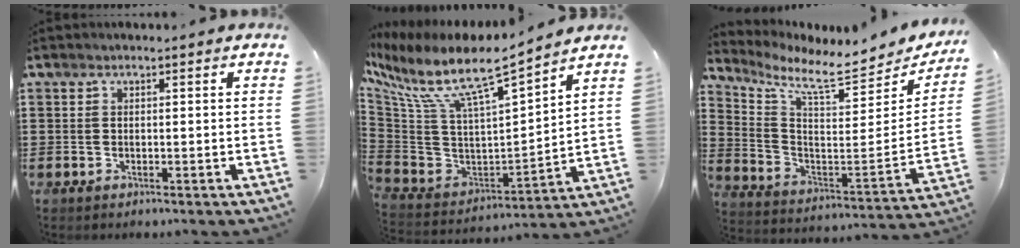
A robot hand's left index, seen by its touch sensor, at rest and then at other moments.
{"total": 10.6, "force": [7.0, 2.0, 7.7], "torque": [-0.178, -0.056, 0.112]}
{"total": 8.2, "force": [7.1, 0.8, 3.9], "torque": [-0.097, -0.076, 0.113]}